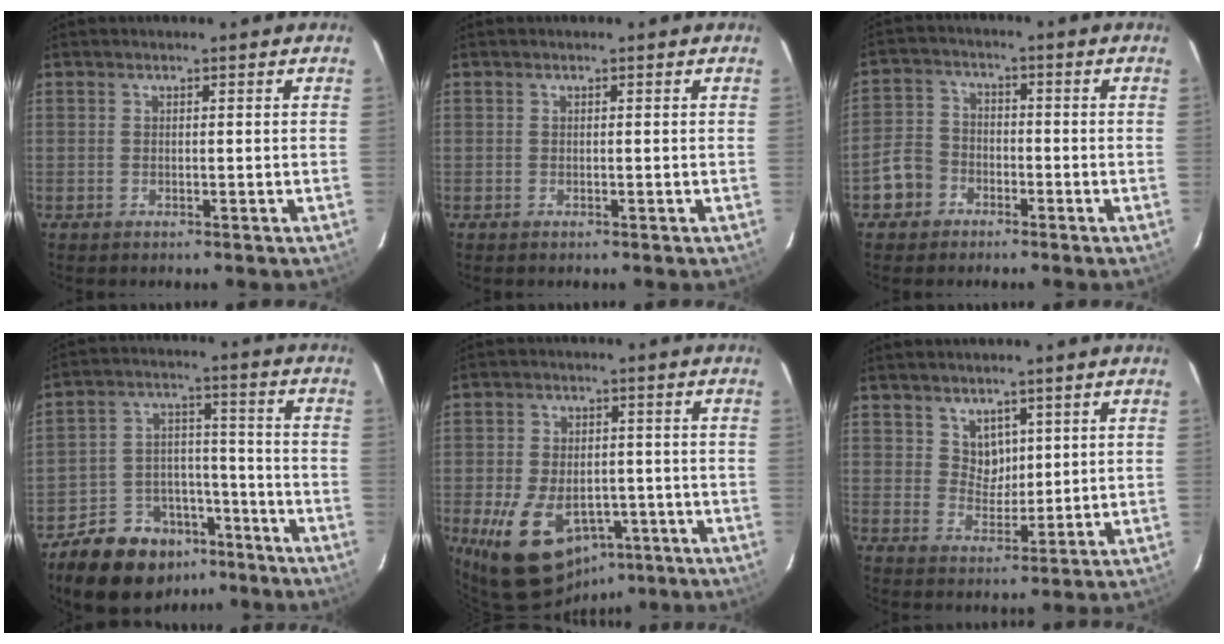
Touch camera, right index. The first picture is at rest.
{"total": 0.0}
{"total": 6.1, "force": [-3.4, 4.9, 1.5], "torque": [-0.040, 0.020, -0.064]}
{"total": 15.5, "force": [-10.8, 9.4, 5.7], "torque": [-0.131, 0.039, -0.154]}
{"total": 15.8, "force": [-7.4, 10.2, 9.6], "torque": [-0.204, -0.012, -0.102]}
{"total": 4.4, "force": [2.5, 3.5, 1.1], "torque": [-0.012, 0.003, 0.050]}